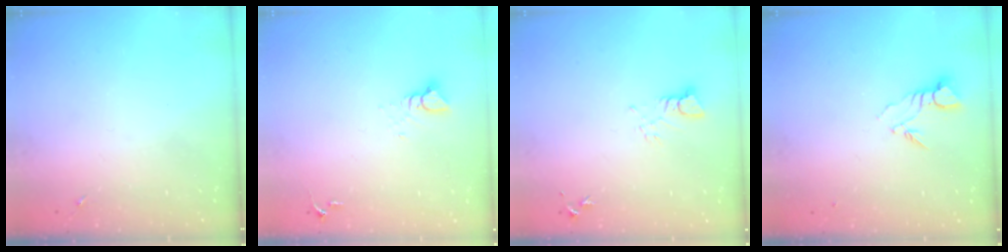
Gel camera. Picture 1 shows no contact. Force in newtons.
{"total": 3.9, "press": 3.9, "slide": 0.4}
{"total": 3.2, "press": 3.2, "slide": 0.3}
{"total": 3.8, "press": 3.8, "slide": 0.2}